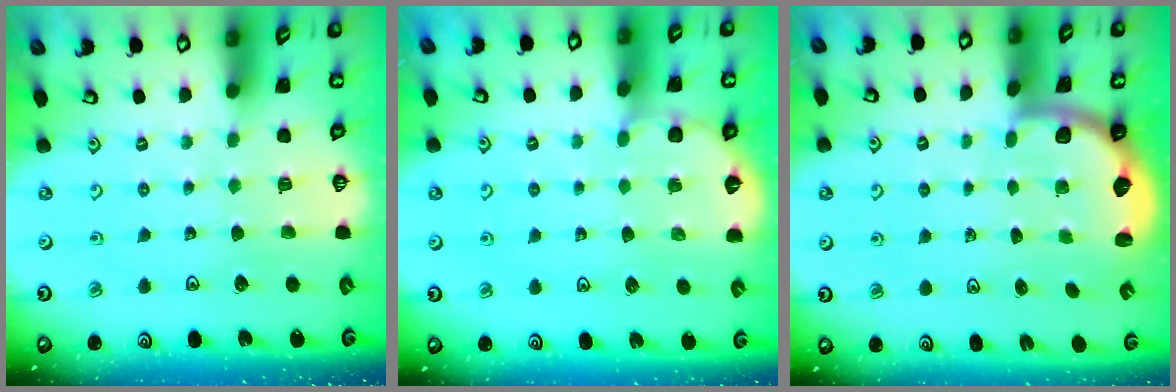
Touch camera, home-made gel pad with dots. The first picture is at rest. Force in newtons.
{"total": 4.5, "press": 4.5, "slide": 0.3}
{"total": 2.2, "press": 2.1, "slide": 0.8}